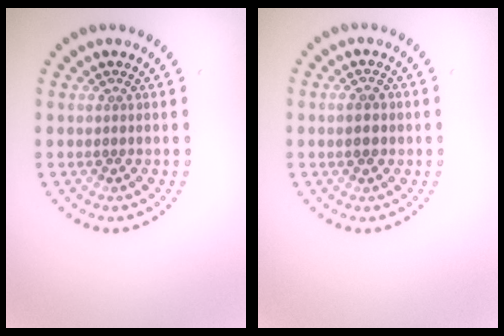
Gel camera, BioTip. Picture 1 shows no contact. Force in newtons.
{"total": 2.3, "press": 2.2, "slide": 0.2}